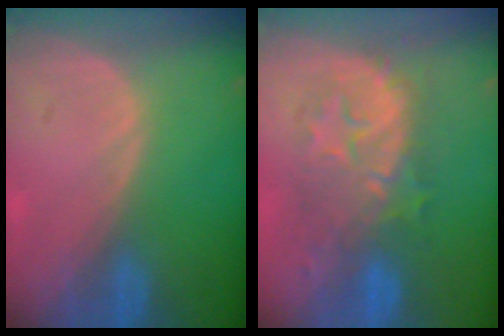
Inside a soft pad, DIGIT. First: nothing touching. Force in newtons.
{"total": 9.0, "press": 8.9, "slide": 1.1}